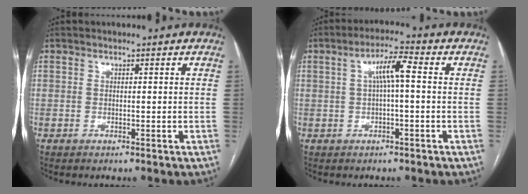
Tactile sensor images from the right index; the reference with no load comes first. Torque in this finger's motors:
{"motor_torque": [0.74, 0.09, 0.20, 0.06]}